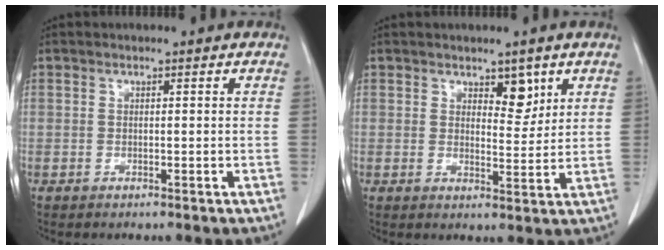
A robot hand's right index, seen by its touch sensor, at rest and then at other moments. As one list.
[{"total": 3.9, "force": [2.4, 1.8, 2.5], "torque": [-0.027, -0.008, 0.038]}]